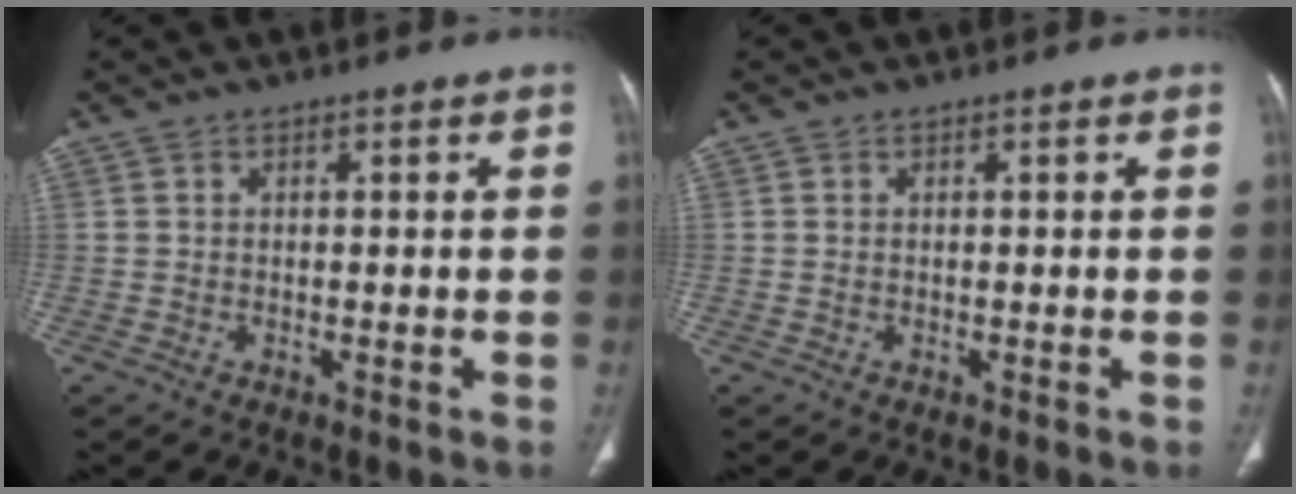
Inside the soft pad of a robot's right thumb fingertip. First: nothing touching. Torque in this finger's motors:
{"motor_torque": [-0.37, 0.10, -0.23, 0.41, -0.02]}